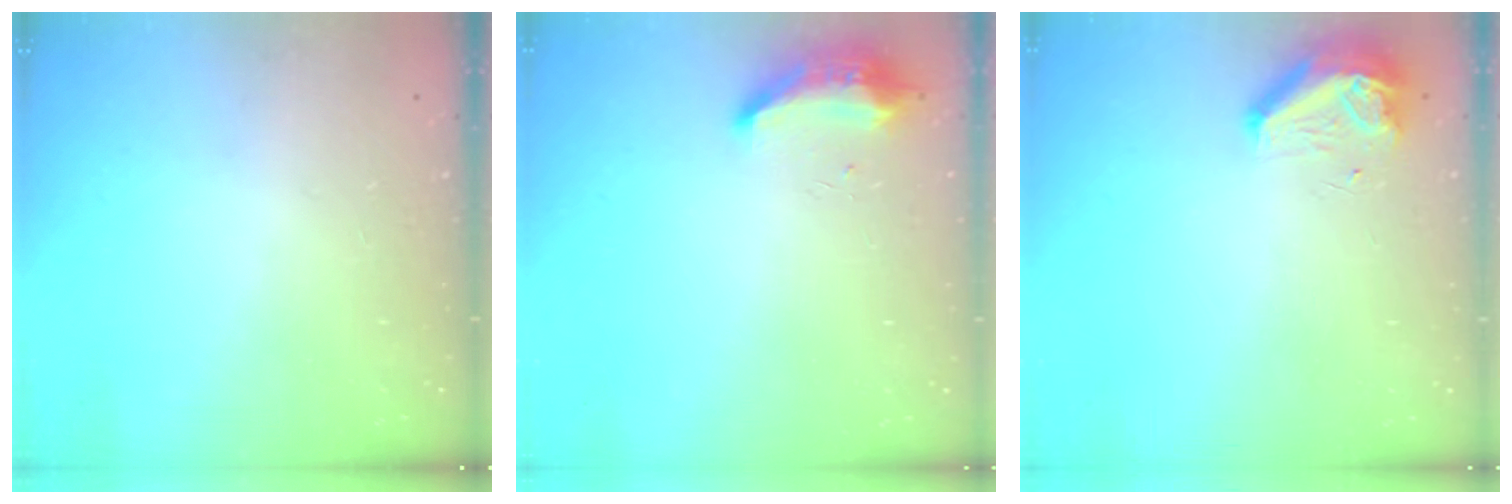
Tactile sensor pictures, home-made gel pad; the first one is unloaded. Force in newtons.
{"total": 8.4, "press": 8.3, "slide": 1.6}
{"total": 8.4, "press": 8.4, "slide": 0.9}